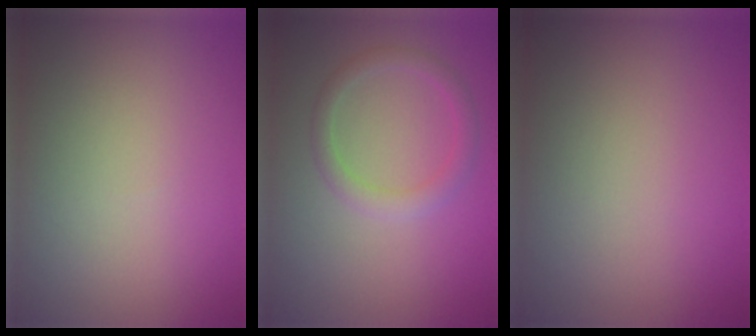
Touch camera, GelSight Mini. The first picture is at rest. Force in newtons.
{"total": 2.0, "press": 2.0, "slide": 0.1}
{"total": 0.0}